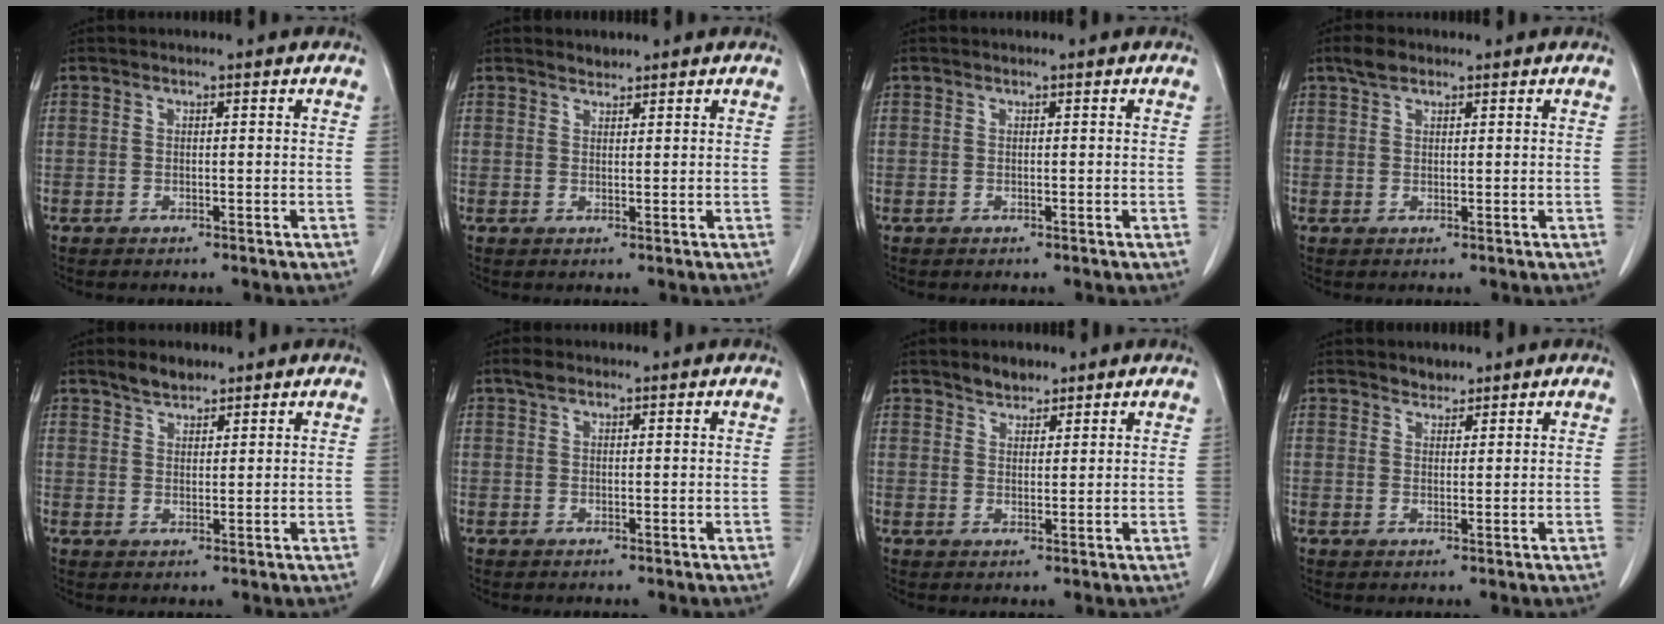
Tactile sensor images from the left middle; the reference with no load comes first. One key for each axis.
{"total": 1.2, "fx": 1.1, "fy": 0.3, "fz": 0.0, "tx": -0.004, "ty": -0.003, "tz": 0.020}
{"total": 0.0}
{"total": 2.2, "fx": 1.7, "fy": 1.1, "fz": 1.0, "tx": -0.023, "ty": 0.006, "tz": 0.029}
{"total": 3.2, "fx": 2.7, "fy": 1.2, "fz": 1.0, "tx": -0.021, "ty": 0.002, "tz": 0.048}
{"total": 1.3, "fx": 1.0, "fy": 0.6, "fz": 0.6, "tx": -0.015, "ty": 0.008, "tz": 0.016}
{"total": 2.7, "fx": 2.4, "fy": 1.3, "fz": 0.6, "tx": -0.011, "ty": 0.000, "tz": 0.039}
{"total": 1.7, "fx": 1.6, "fy": 0.7, "fz": 0.1, "tx": -0.001, "ty": -0.002, "tz": 0.025}